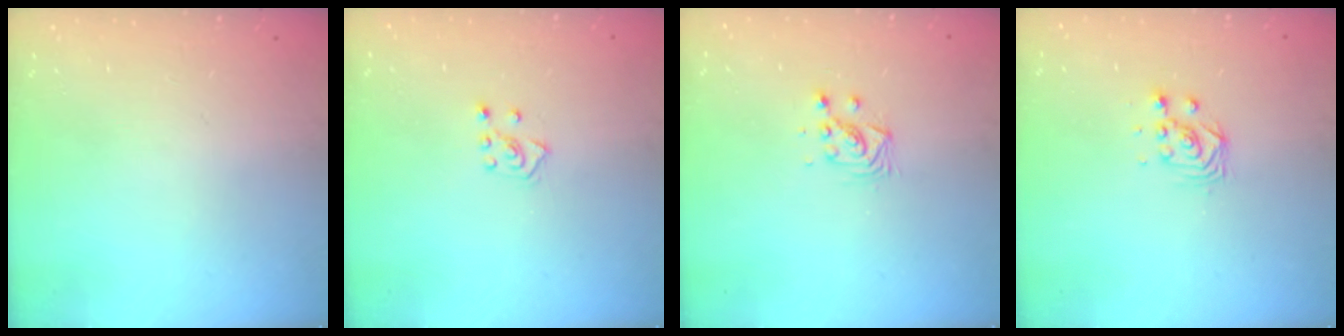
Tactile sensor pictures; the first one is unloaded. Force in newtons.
{"total": 4.6, "press": 4.5, "slide": 0.8}
{"total": 3.7, "press": 3.7, "slide": 0.3}
{"total": 3.0, "press": 3.0, "slide": 0.0}